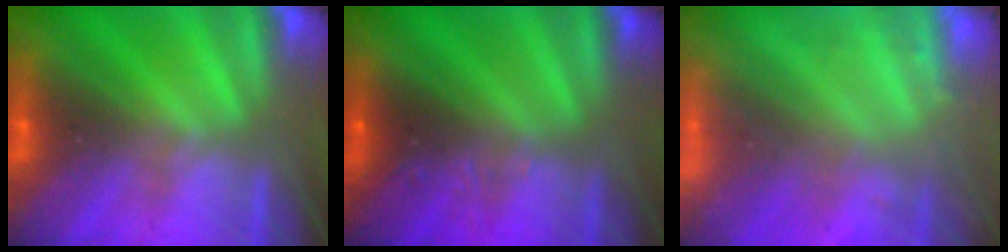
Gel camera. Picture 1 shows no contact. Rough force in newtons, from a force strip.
{"total": 2.4}
{"total": 9.0}